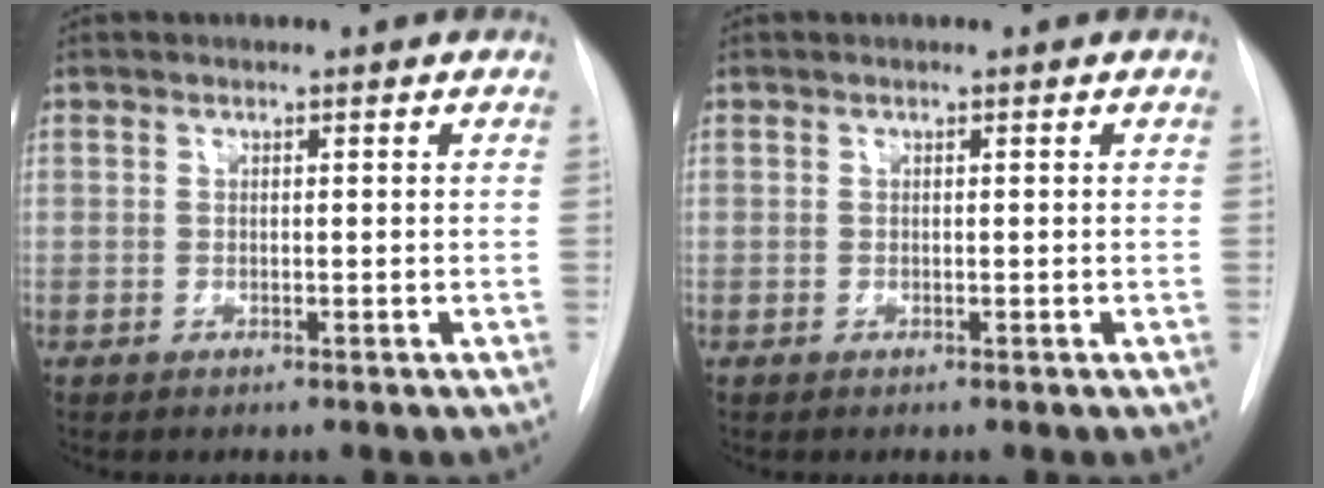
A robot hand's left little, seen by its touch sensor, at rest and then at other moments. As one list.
[{"total": 0.0}]